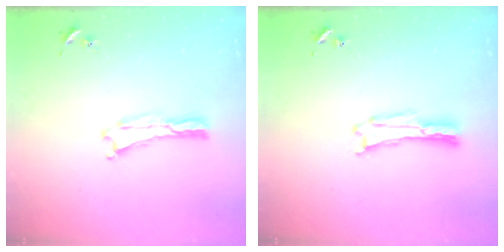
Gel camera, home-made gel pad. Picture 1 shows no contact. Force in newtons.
{"total": 0.0}